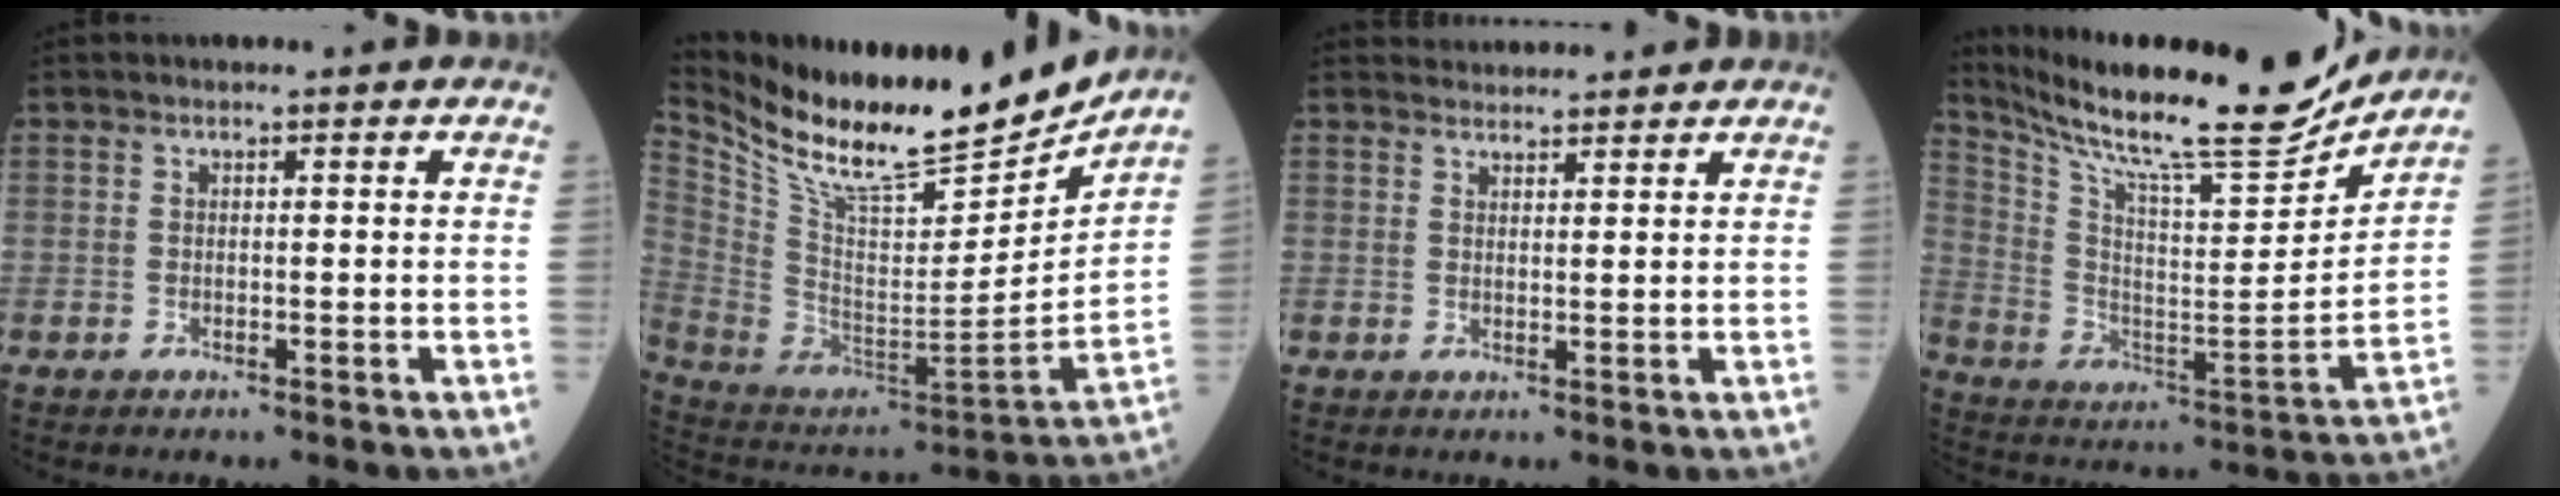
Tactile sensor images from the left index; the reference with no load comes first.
{"total": 23.4, "force": [20.3, 3.9, 11.1], "torque": [-0.207, -0.041, 0.339]}
{"total": 4.5, "force": [4.4, 0.5, 0.2], "torque": [-0.006, 0.022, 0.064]}
{"total": 23.3, "force": [21.0, 1.6, 9.9], "torque": [-0.190, -0.059, 0.329]}